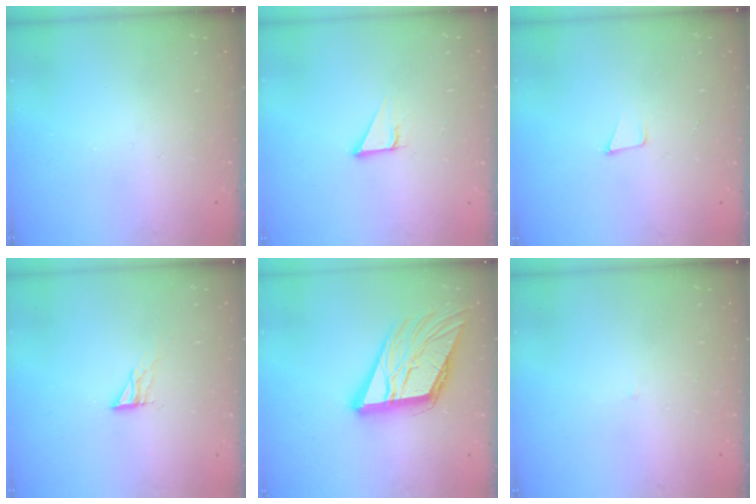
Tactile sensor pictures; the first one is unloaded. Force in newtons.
{"total": 2.8, "press": 2.8, "slide": 0.2}
{"total": 3.9, "press": 2.9, "slide": 2.6}
{"total": 4.5, "press": 4.4, "slide": 0.4}
{"total": 18.7, "press": 18.4, "slide": 3.2}
{"total": 2.0, "press": 2.0, "slide": 0.1}